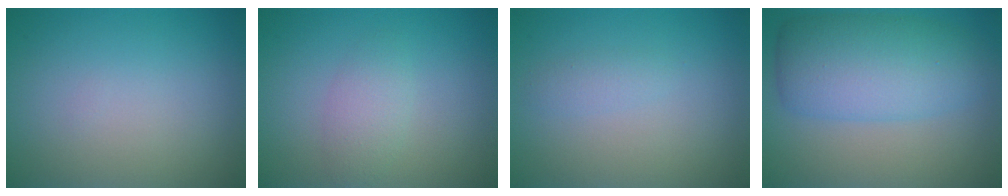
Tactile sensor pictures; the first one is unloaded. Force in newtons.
{"total": 2.1, "press": 2.0, "slide": 0.0}
{"total": 1.0, "press": 1.0, "slide": 0.1}
{"total": 7.2, "press": 7.2, "slide": 0.1}